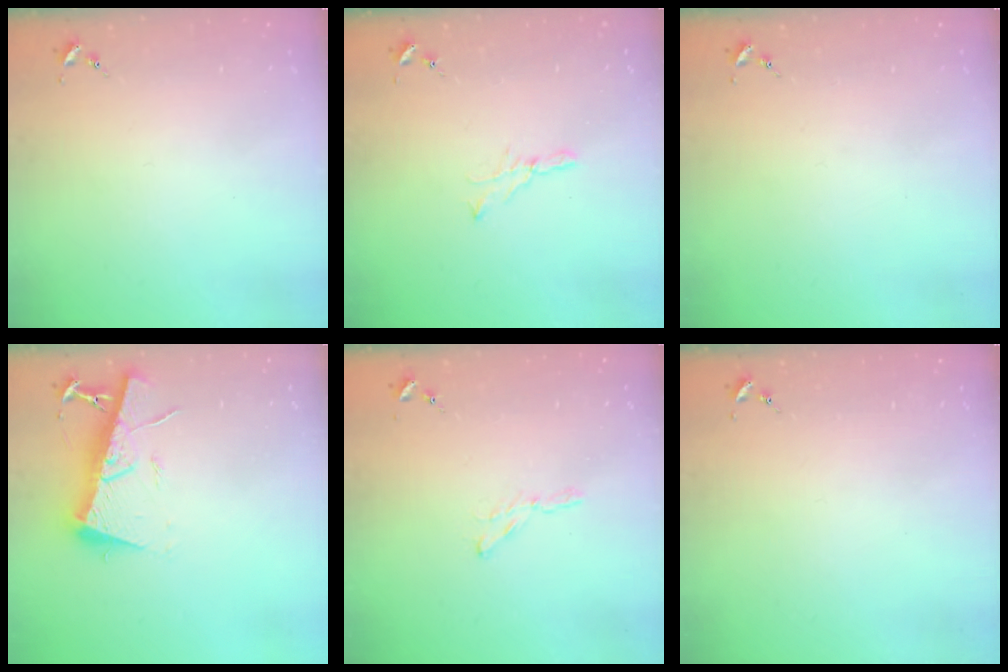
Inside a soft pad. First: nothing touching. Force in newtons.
{"total": 5.1, "press": 5.1, "slide": 0.1}
{"total": 0.0}
{"total": 12.9, "press": 12.8, "slide": 1.6}
{"total": 2.4, "press": 2.4, "slide": 0.2}
{"total": 0.0}